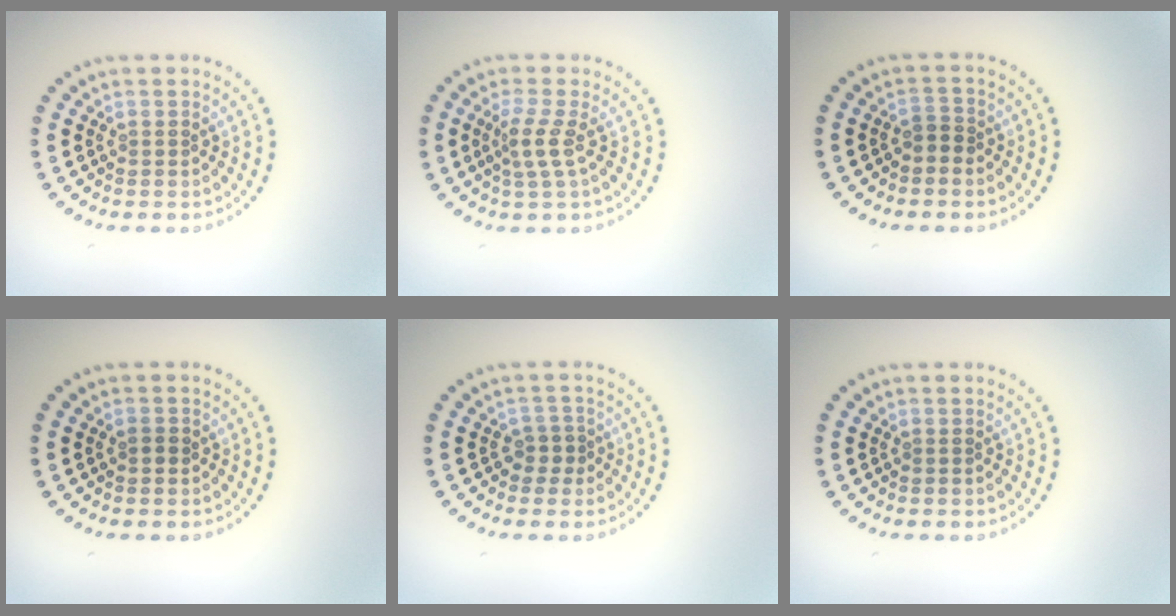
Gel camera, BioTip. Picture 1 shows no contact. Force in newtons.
{"total": 2.2, "press": 1.6, "slide": 1.5}
{"total": 1.3, "press": 1.0, "slide": 0.9}
{"total": 0.7, "press": 0.7, "slide": 0.1}
{"total": 1.7, "press": 1.4, "slide": 0.9}
{"total": 0.0}